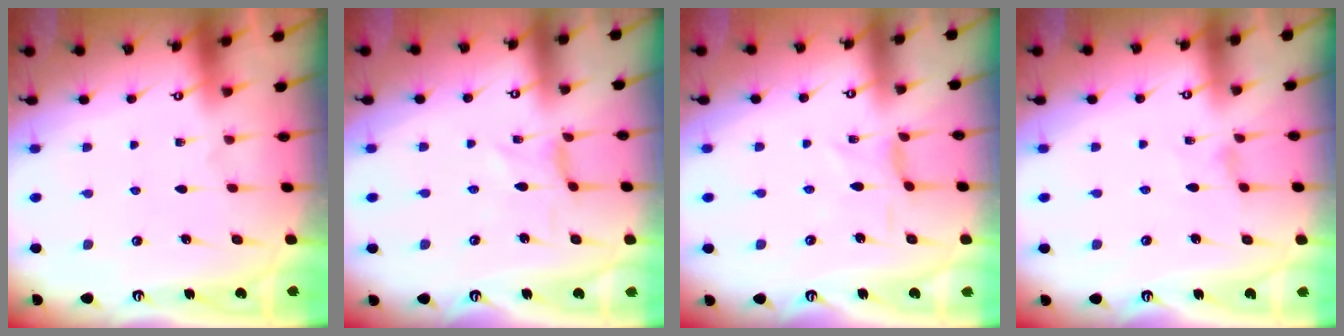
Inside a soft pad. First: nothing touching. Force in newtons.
{"total": 0.0}
{"total": 1.1, "press": 1.0, "slide": 0.5}
{"total": 1.0, "press": 1.0, "slide": 0.1}